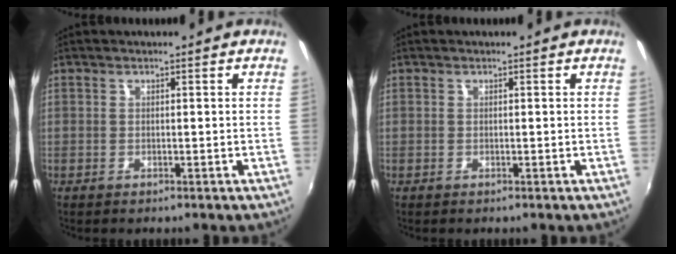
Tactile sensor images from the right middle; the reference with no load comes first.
{"total": 0.0}